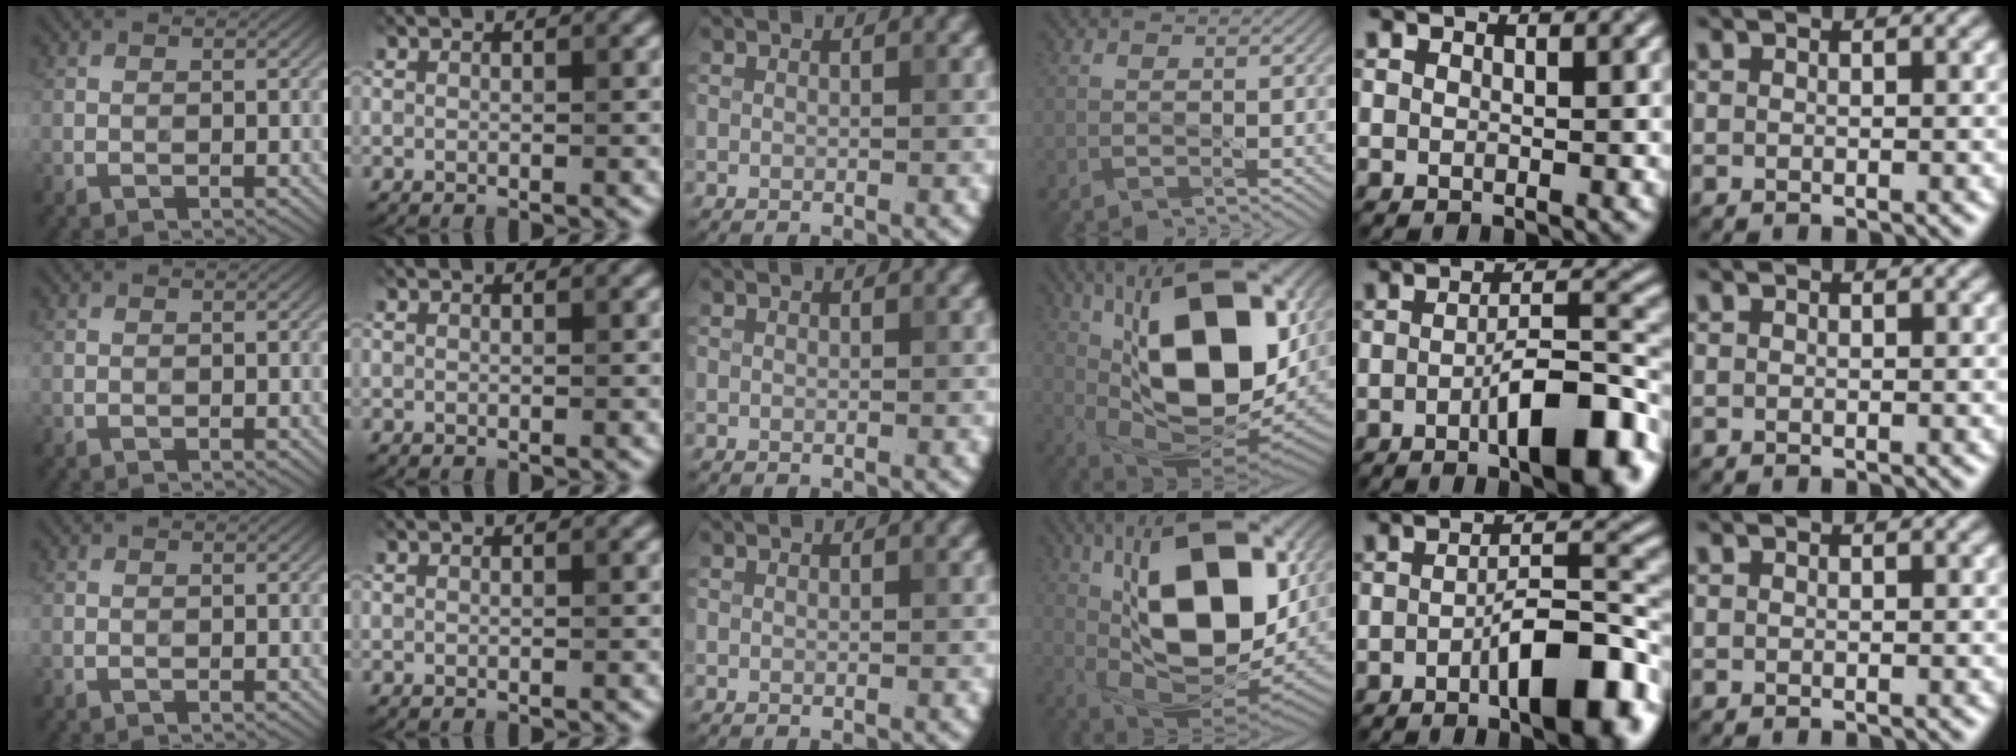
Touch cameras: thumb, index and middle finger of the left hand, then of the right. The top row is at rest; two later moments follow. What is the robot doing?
{"motion": "pour", "object": "plastic test tube"}